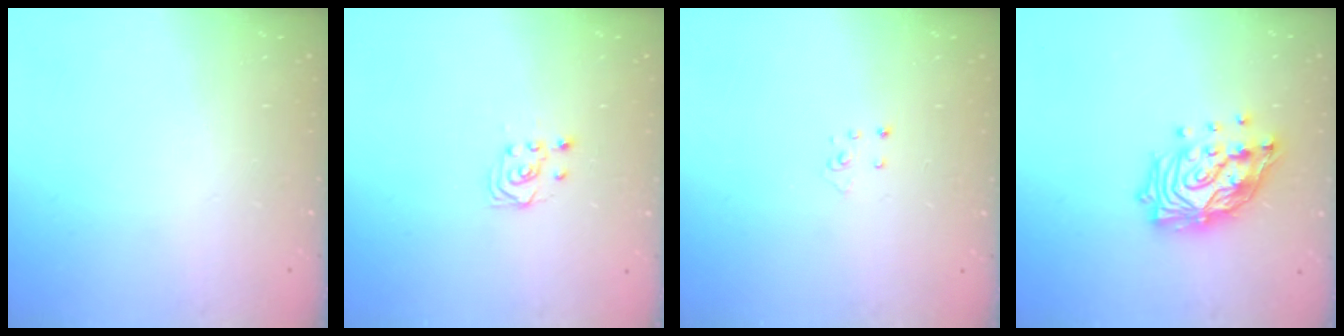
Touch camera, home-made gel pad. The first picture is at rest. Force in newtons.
{"total": 2.7, "press": 2.4, "slide": 1.3}
{"total": 2.8, "press": 2.8, "slide": 0.3}
{"total": 16.7, "press": 16.6, "slide": 1.1}